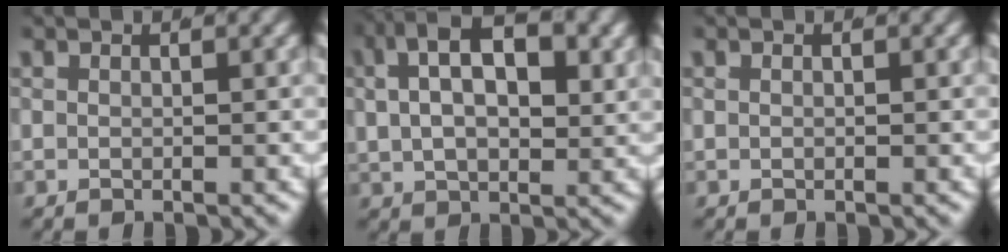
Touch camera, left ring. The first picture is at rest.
{"total": 8.0, "force": [2.2, 4.9, 5.9], "torque": [-0.091, 0.012, 0.024]}
{"total": 0.0}